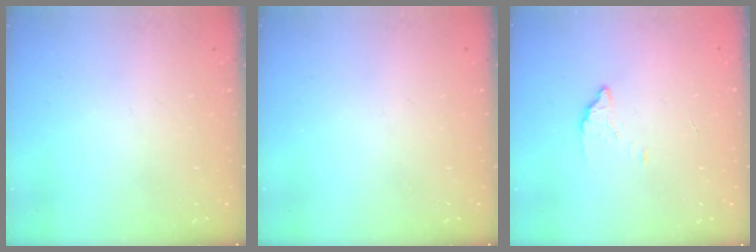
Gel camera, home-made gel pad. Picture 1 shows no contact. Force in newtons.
{"total": 0.0}
{"total": 2.1, "press": 2.1, "slide": 0.1}